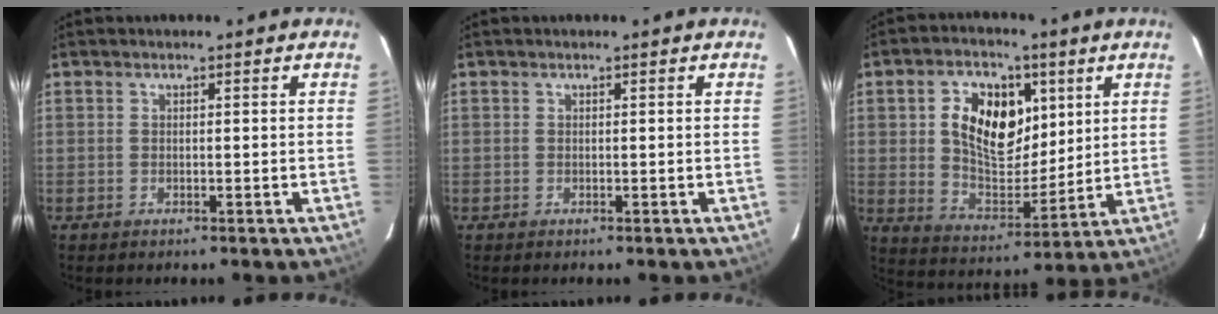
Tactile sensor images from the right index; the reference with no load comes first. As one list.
[{"total": 0.0}, {"total": 14.3, "force": [4.3, 8.8, 10.5], "torque": [-0.190, 0.009, 0.081]}]